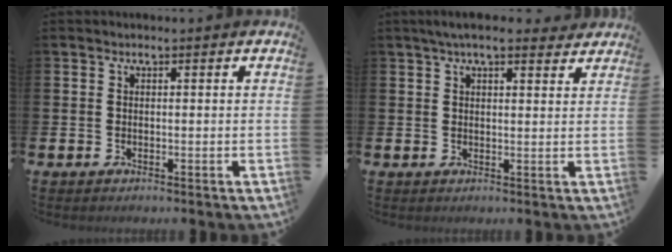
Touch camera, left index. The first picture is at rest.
{"total": 4.5, "force": [3.7, 1.1, 2.2], "torque": [-0.039, -0.009, 0.065]}